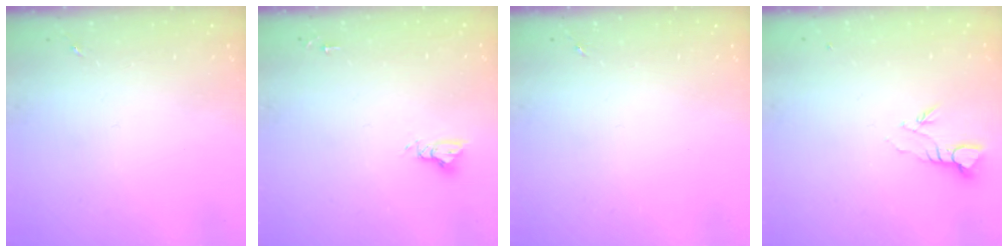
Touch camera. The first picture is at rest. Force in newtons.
{"total": 4.9, "press": 4.9, "slide": 0.3}
{"total": 0.0}
{"total": 3.5, "press": 3.5, "slide": 0.2}